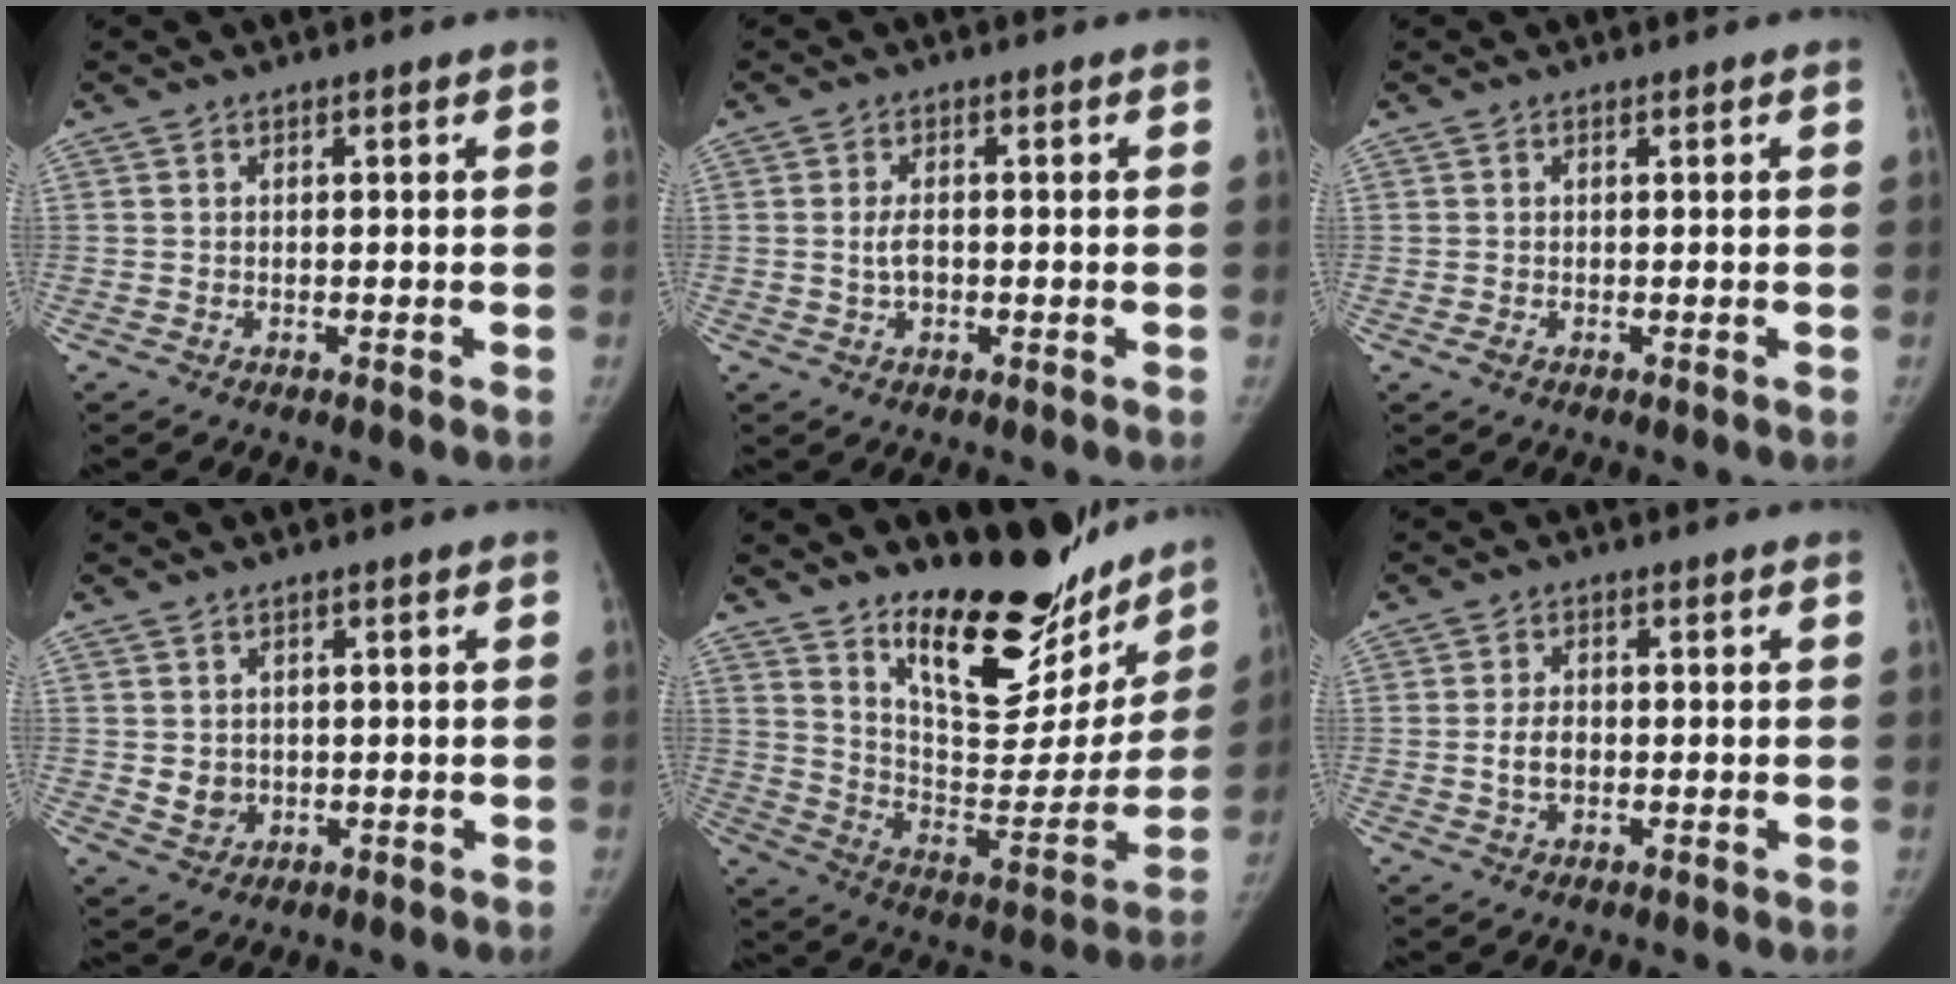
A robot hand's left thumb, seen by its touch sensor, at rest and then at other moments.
{"total": 2.8, "force": [-0.4, 1.7, 2.2], "torque": [-0.037, 0.006, -0.007]}
{"total": 1.2, "force": [-0.2, 0.7, 0.9], "torque": [-0.021, 0.000, -0.001]}
{"total": 3.1, "force": [0.0, 2.8, 1.4], "torque": [-0.007, -0.002, 0.011]}
{"total": 25.4, "force": [19.4, 9.8, 13.2], "torque": [-0.141, -0.133, 0.295]}
{"total": 3.3, "force": [-0.6, 2.2, 2.4], "torque": [-0.041, 0.007, -0.009]}